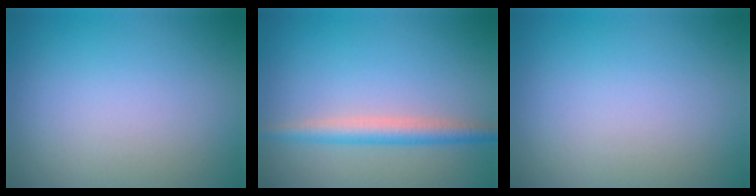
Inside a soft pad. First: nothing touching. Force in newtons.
{"total": 2.7, "press": 2.7, "slide": 0.0}
{"total": 0.0}